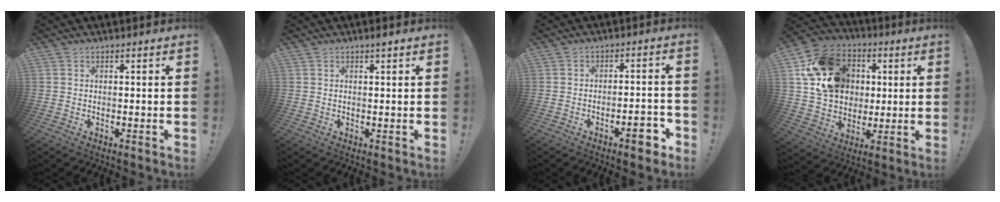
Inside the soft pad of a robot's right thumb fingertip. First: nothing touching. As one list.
[{"total": 1.3, "force": [1.0, -0.1, 0.9], "torque": [-0.012, -0.003, 0.017]}, {"total": 6.9, "force": [-3.9, 2.0, 5.4], "torque": [-0.062, 0.016, -0.064]}, {"total": 18.8, "force": [5.2, 15.8, 8.9], "torque": [-0.118, 0.000, 0.121]}]